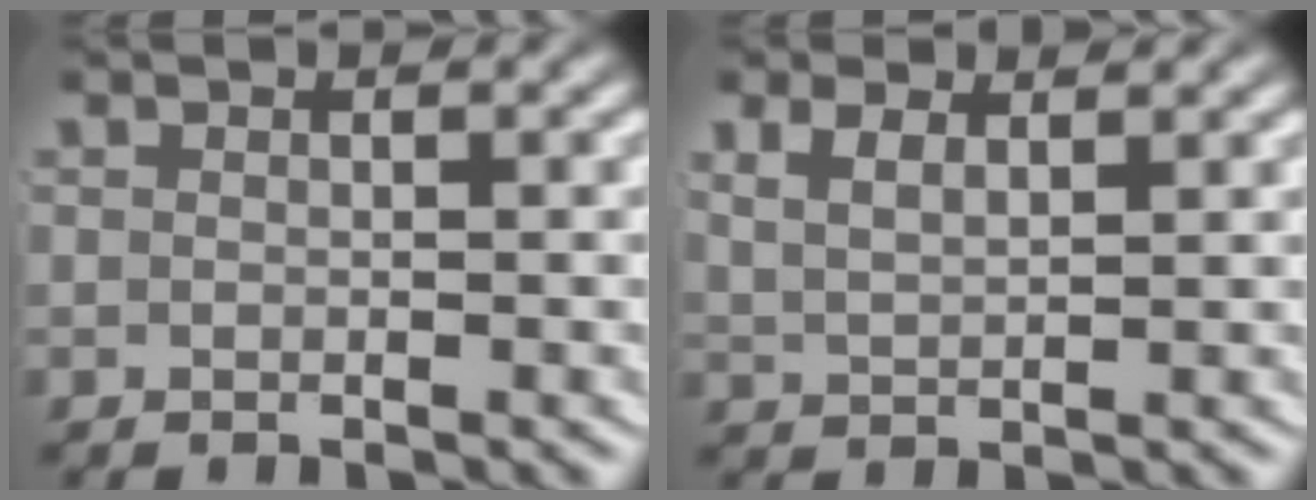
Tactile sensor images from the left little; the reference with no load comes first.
{"total": 2.2, "force": [1.7, 0.9, 1.2], "torque": [-0.028, -0.007, 0.038]}